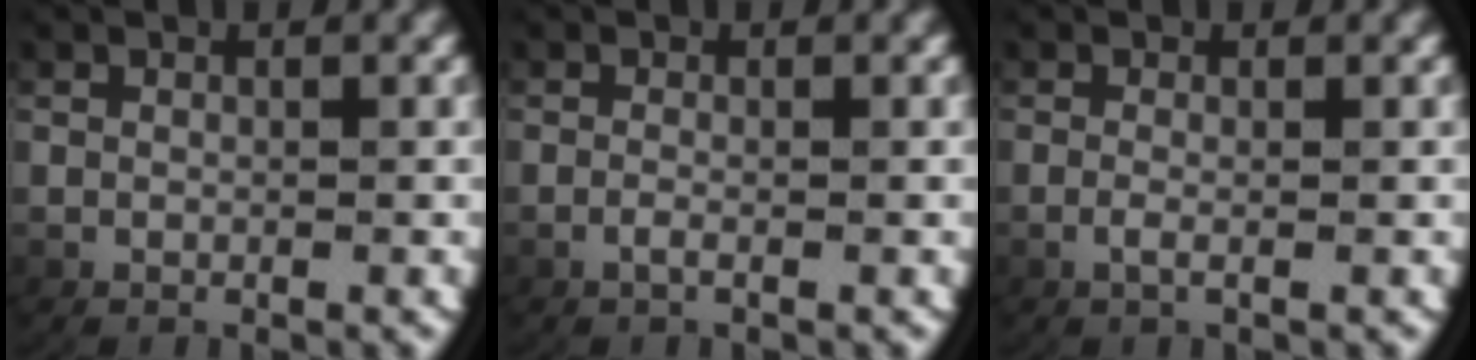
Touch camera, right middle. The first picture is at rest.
{"total": 0.9, "force": [-0.7, 0.1, 0.6], "torque": [-0.022, -0.005, -0.010]}
{"total": 1.0, "force": [-0.5, -0.1, 0.9], "torque": [-0.029, -0.009, -0.005]}